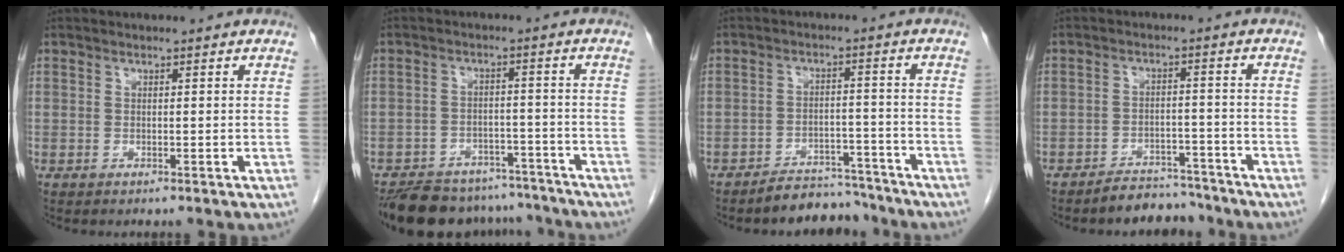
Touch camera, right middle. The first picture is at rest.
{"total": 14.8, "force": [-12.9, 5.9, 4.3], "torque": [-0.073, 0.010, -0.176]}
{"total": 6.6, "force": [-6.2, 2.2, 0.4], "torque": [0.005, 0.012, -0.097]}
{"total": 5.8, "force": [-5.4, 2.0, 0.3], "torque": [0.003, 0.006, -0.084]}